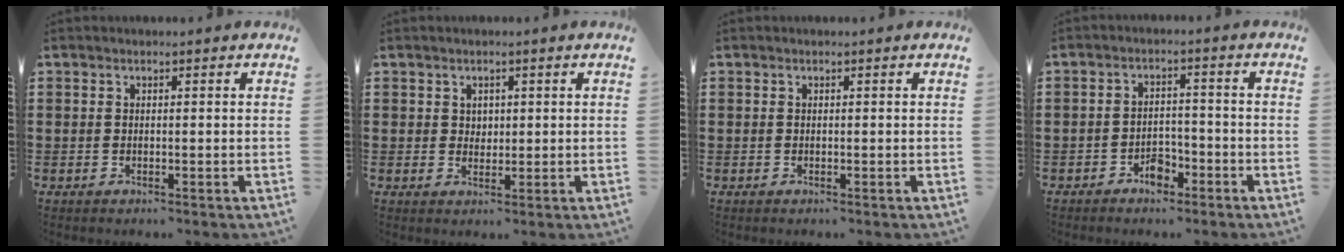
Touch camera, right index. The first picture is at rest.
{"total": 1.6, "force": [0.9, 1.3, 0.3], "torque": [-0.011, 0.006, 0.016]}
{"total": 0.0}
{"total": 3.5, "force": [-2.6, 1.8, 1.4], "torque": [-0.026, 0.008, -0.052]}